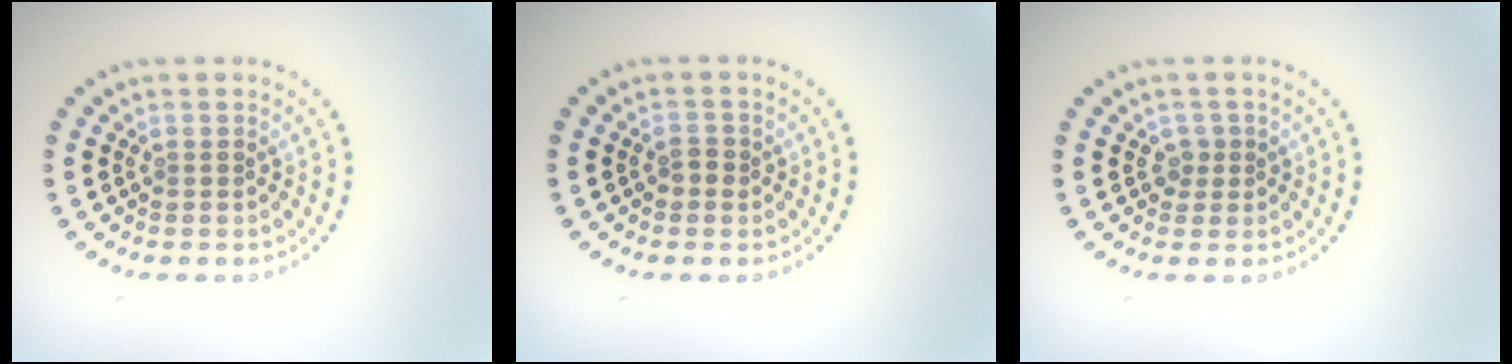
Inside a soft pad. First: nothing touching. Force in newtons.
{"total": 1.2, "press": 1.1, "slide": 0.4}
{"total": 1.2, "press": 0.9, "slide": 0.8}